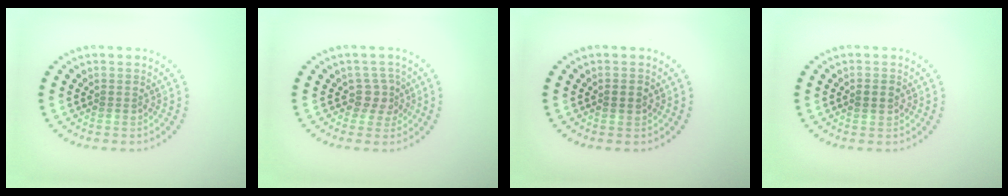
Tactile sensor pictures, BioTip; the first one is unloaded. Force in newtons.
{"total": 2.2, "press": 1.6, "slide": 1.5}
{"total": 1.1, "press": 1.1, "slide": 0.1}
{"total": 1.7, "press": 1.7, "slide": 0.1}